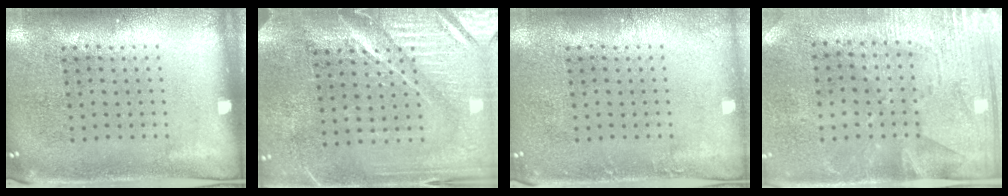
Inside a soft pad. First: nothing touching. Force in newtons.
{"total": 4.1, "press": 3.7, "slide": 1.7}
{"total": 0.7, "press": 0.7, "slide": 0.1}
{"total": 2.7, "press": 2.3, "slide": 1.5}